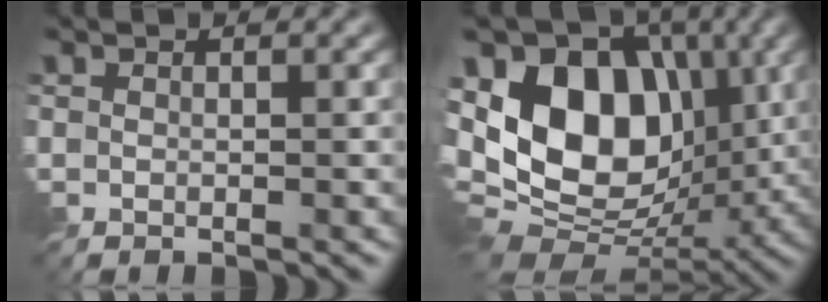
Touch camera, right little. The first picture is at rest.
{"total": 13.8, "force": [1.2, 9.3, 10.1], "torque": [-0.190, 0.002, 0.006]}